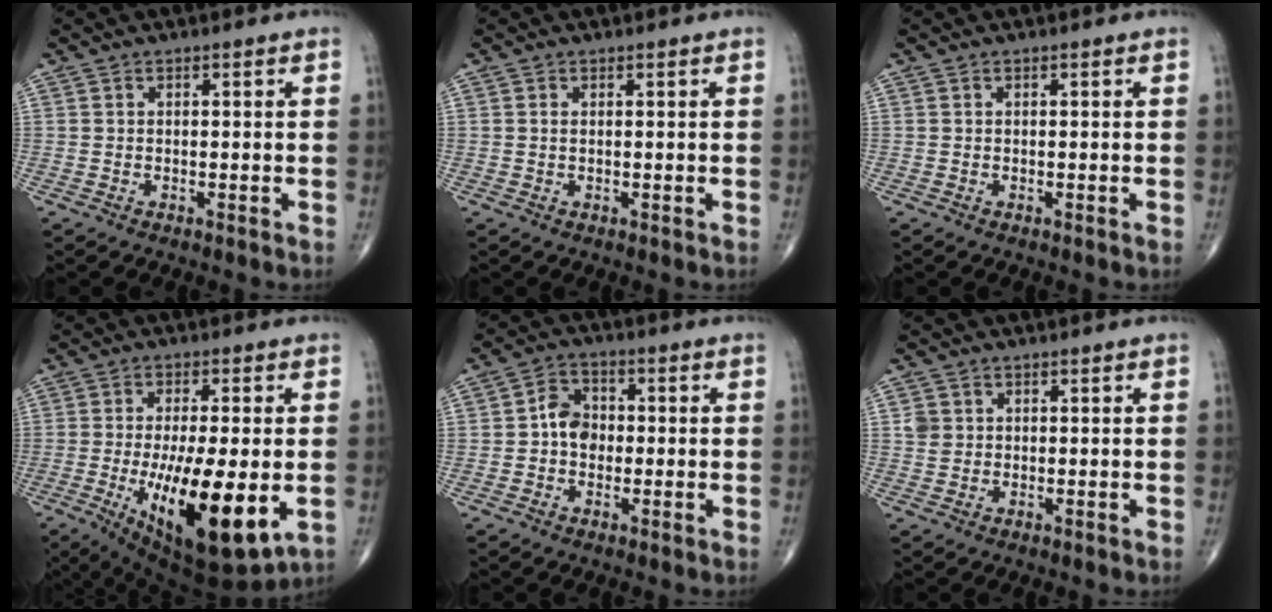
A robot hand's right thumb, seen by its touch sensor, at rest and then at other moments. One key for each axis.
{"total": 0.6, "fx": 0.1, "fy": 0.3, "fz": 0.5, "tx": -0.015, "ty": 0.003, "tz": 0.004}
{"total": 0.0}
{"total": 19.1, "fx": -4.1, "fy": 6.1, "fz": 17.6, "tx": -0.290, "ty": -0.028, "tz": -0.046}
{"total": 5.6, "fx": -0.4, "fy": 4.4, "fz": 3.4, "tx": -0.039, "ty": 0.018, "tz": -0.017}
{"total": 2.2, "fx": 0.5, "fy": 2.0, "fz": 0.8, "tx": -0.007, "ty": -0.002, "tz": 0.012}